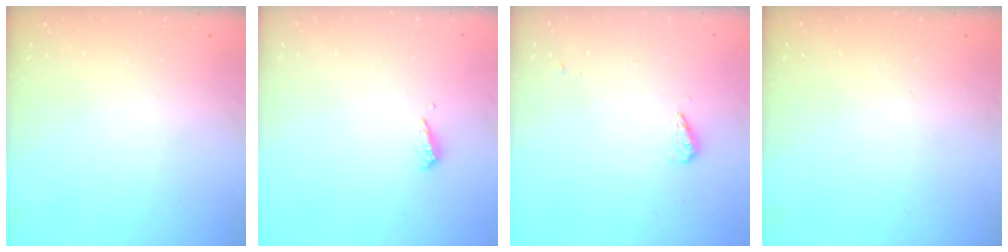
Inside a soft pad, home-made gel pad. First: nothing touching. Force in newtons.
{"total": 3.1, "press": 3.1, "slide": 0.2}
{"total": 3.6, "press": 3.5, "slide": 1.1}
{"total": 0.0}